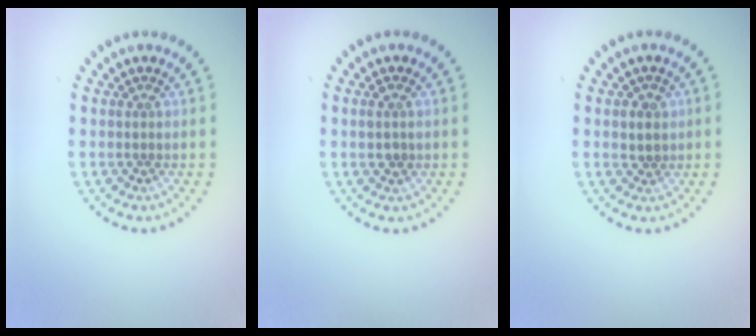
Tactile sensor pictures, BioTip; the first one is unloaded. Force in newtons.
{"total": 1.3, "press": 1.2, "slide": 0.3}
{"total": 1.5, "press": 1.4, "slide": 0.6}